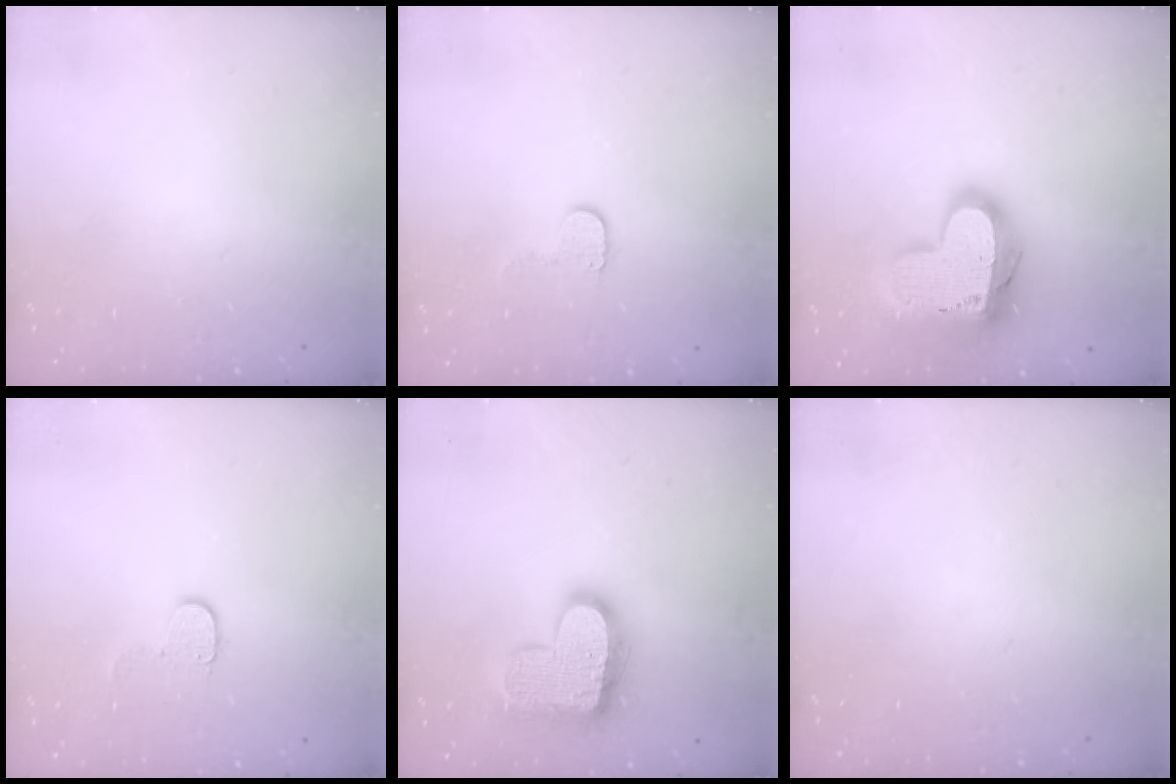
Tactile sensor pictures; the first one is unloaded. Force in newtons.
{"total": 5.4, "press": 5.3, "slide": 0.5}
{"total": 20.4, "press": 20.3, "slide": 1.6}
{"total": 6.1, "press": 6.1, "slide": 0.4}
{"total": 20.1, "press": 20.1, "slide": 1.3}
{"total": 0.0}